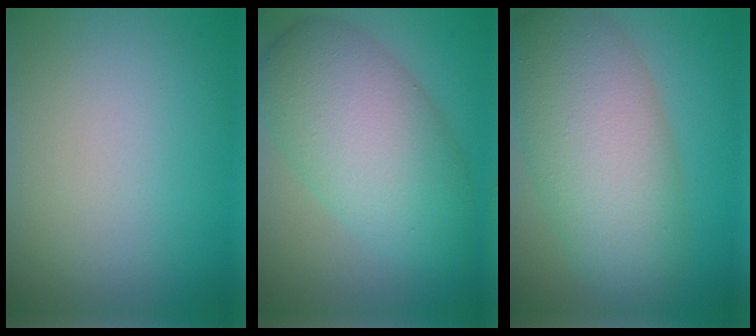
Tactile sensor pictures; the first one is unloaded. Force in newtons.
{"total": 8.6, "press": 8.6, "slide": 0.1}
{"total": 9.2, "press": 9.2, "slide": 0.4}